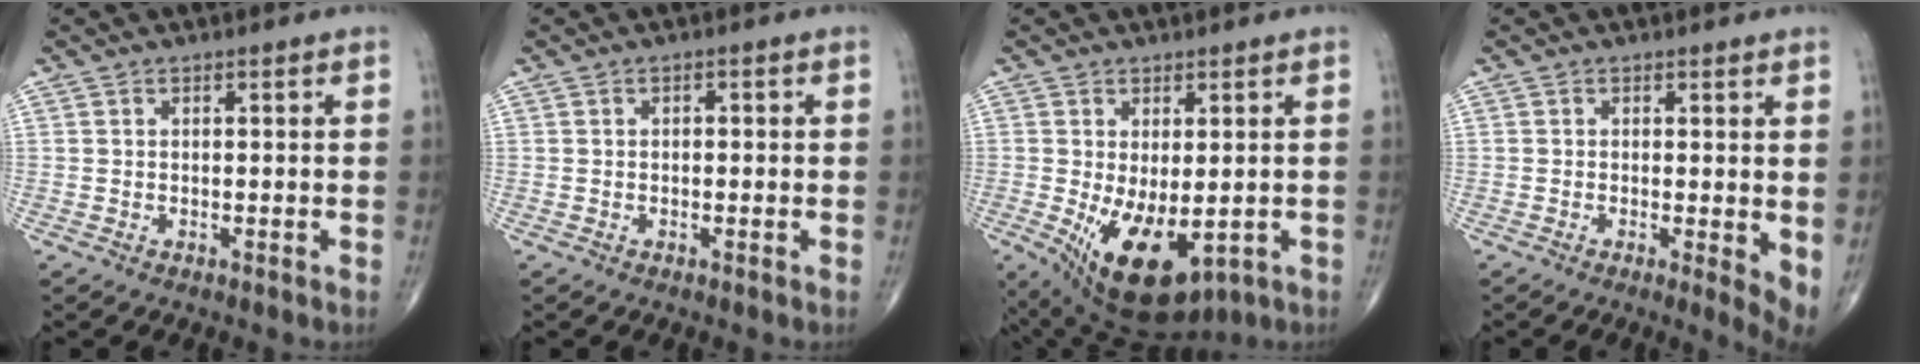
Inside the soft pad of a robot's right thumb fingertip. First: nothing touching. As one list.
[{"total": 0.8, "force": [0.1, 0.5, 0.6], "torque": [-0.003, 0.002, -0.001]}, {"total": 13.2, "force": [-3.3, 6.6, 10.9], "torque": [-0.176, -0.019, -0.025]}, {"total": 4.1, "force": [0.1, 1.0, 4.0], "torque": [-0.055, -0.013, -0.003]}]